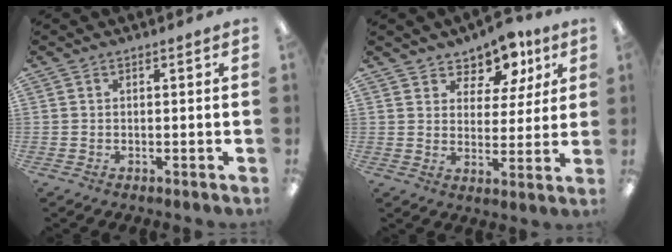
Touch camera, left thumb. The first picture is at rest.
{"total": 8.4, "force": [6.7, 4.7, 2.0], "torque": [-0.037, -0.050, 0.122]}